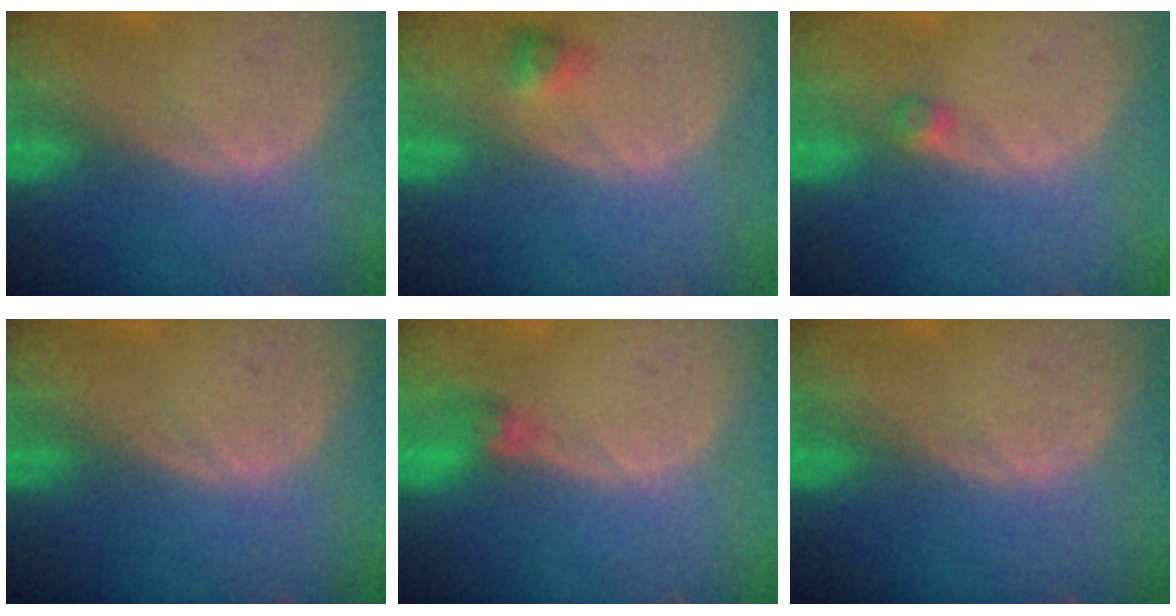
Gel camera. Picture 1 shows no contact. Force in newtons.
{"total": 2.5, "press": 2.3, "slide": 1.0}
{"total": 1.6, "press": 1.4, "slide": 0.8}
{"total": 0.0}
{"total": 2.6, "press": 2.6, "slide": 0.6}
{"total": 0.0}